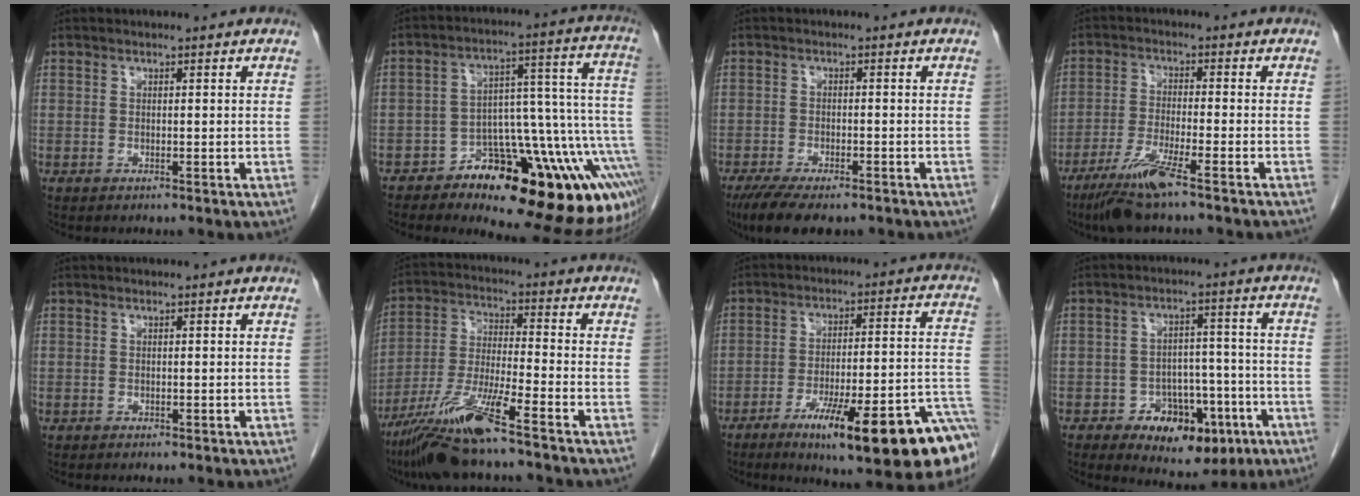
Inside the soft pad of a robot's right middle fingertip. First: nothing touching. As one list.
[{"total": 22.8, "force": [-12.0, 6.6, 18.2], "torque": [-0.128, 0.057, -0.158]}, {"total": 9.5, "force": [-7.2, 3.0, 5.4], "torque": [-0.086, -0.015, -0.109]}, {"total": 8.4, "force": [-5.9, -0.2, 6.0], "torque": [-0.114, -0.025, -0.107]}, {"total": 0.0}, {"total": 12.5, "force": [-8.7, 0.0, 9.0], "torque": [-0.185, -0.027, -0.162]}, {"total": 20.8, "force": [-12.3, 2.4, 16.6], "torque": [-0.163, 0.012, -0.180]}, {"total": 10.8, "force": [-5.1, 6.3, 7.1], "torque": [-0.091, 0.019, -0.065]}]